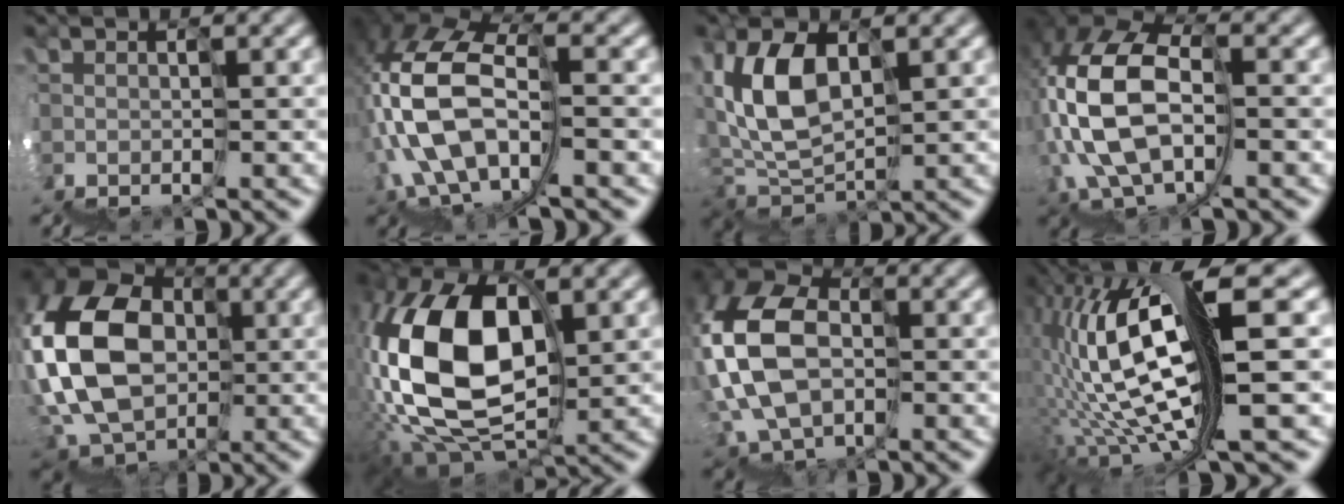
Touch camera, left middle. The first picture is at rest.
{"total": 8.8, "force": [0.3, 5.1, 7.2], "torque": [-0.172, 0.036, 0.000]}
{"total": 4.8, "force": [3.7, 2.4, 1.8], "torque": [-0.045, 0.043, 0.057]}
{"total": 8.1, "force": [0.8, 5.0, 6.3], "torque": [-0.174, 0.038, 0.005]}
{"total": 11.9, "force": [2.1, 9.2, 7.3], "torque": [-0.158, 0.048, 0.006]}
{"total": 12.0, "force": [2.6, 6.9, 9.4], "torque": [-0.208, 0.041, 0.026]}
{"total": 9.0, "force": [2.2, 6.6, 5.8], "torque": [-0.151, 0.034, 0.022]}
{"total": 12.0, "force": [3.9, 2.2, 11.2], "torque": [-0.226, 0.038, 0.086]}